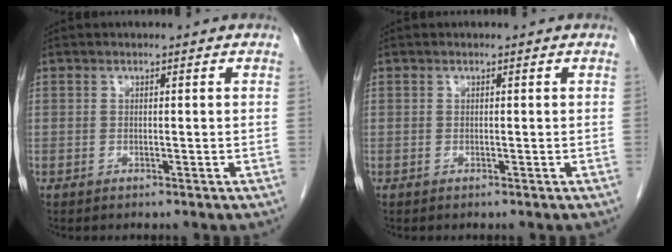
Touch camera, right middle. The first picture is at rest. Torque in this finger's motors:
{"motor_torque": [-0.18, -0.07, -0.02, -0.01]}